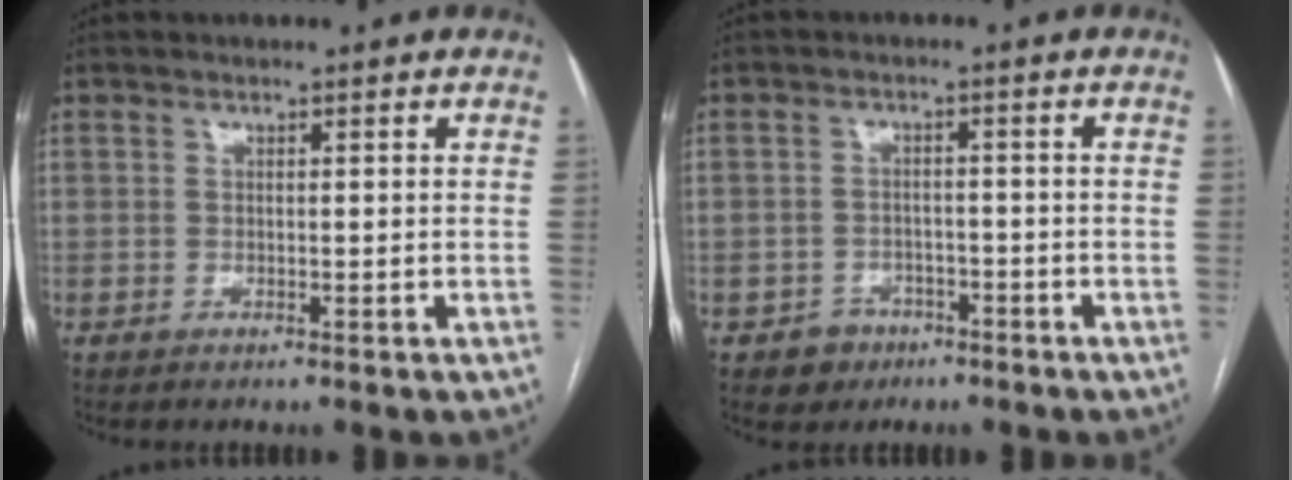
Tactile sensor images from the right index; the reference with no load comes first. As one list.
[{"total": 3.9, "force": [-2.2, 3.2, 0.3], "torque": [0.003, 0.014, -0.027]}]